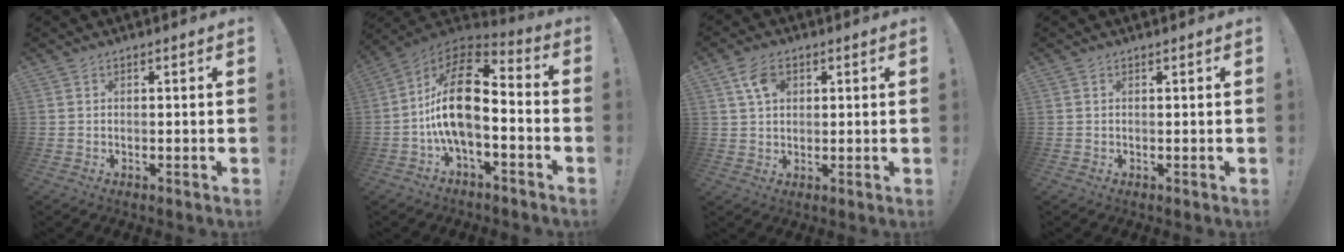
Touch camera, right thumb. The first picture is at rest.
{"total": 17.6, "force": [-1.9, 8.7, 15.2], "torque": [-0.283, 0.020, -0.030]}
{"total": 6.8, "force": [2.7, 4.8, 4.1], "torque": [-0.064, -0.002, 0.052]}
{"total": 0.0}